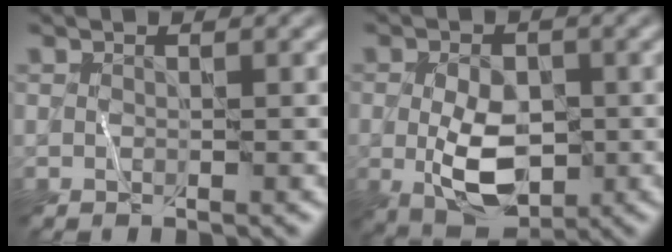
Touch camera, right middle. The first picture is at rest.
{"total": 6.1, "force": [-0.7, 3.7, 4.8], "torque": [-0.091, -0.011, -0.011]}